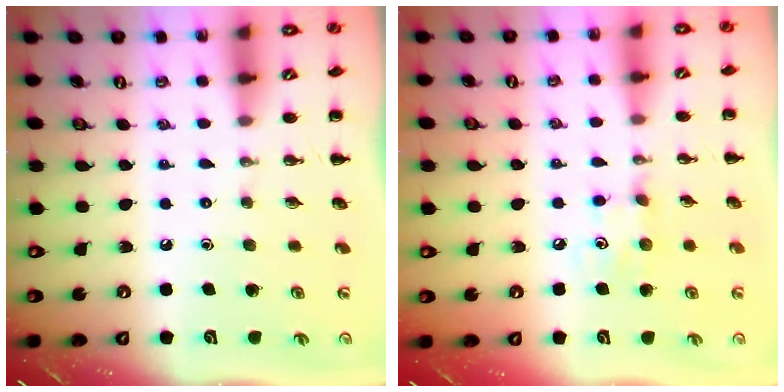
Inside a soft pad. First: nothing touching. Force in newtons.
{"total": 8.0, "press": 7.9, "slide": 1.3}